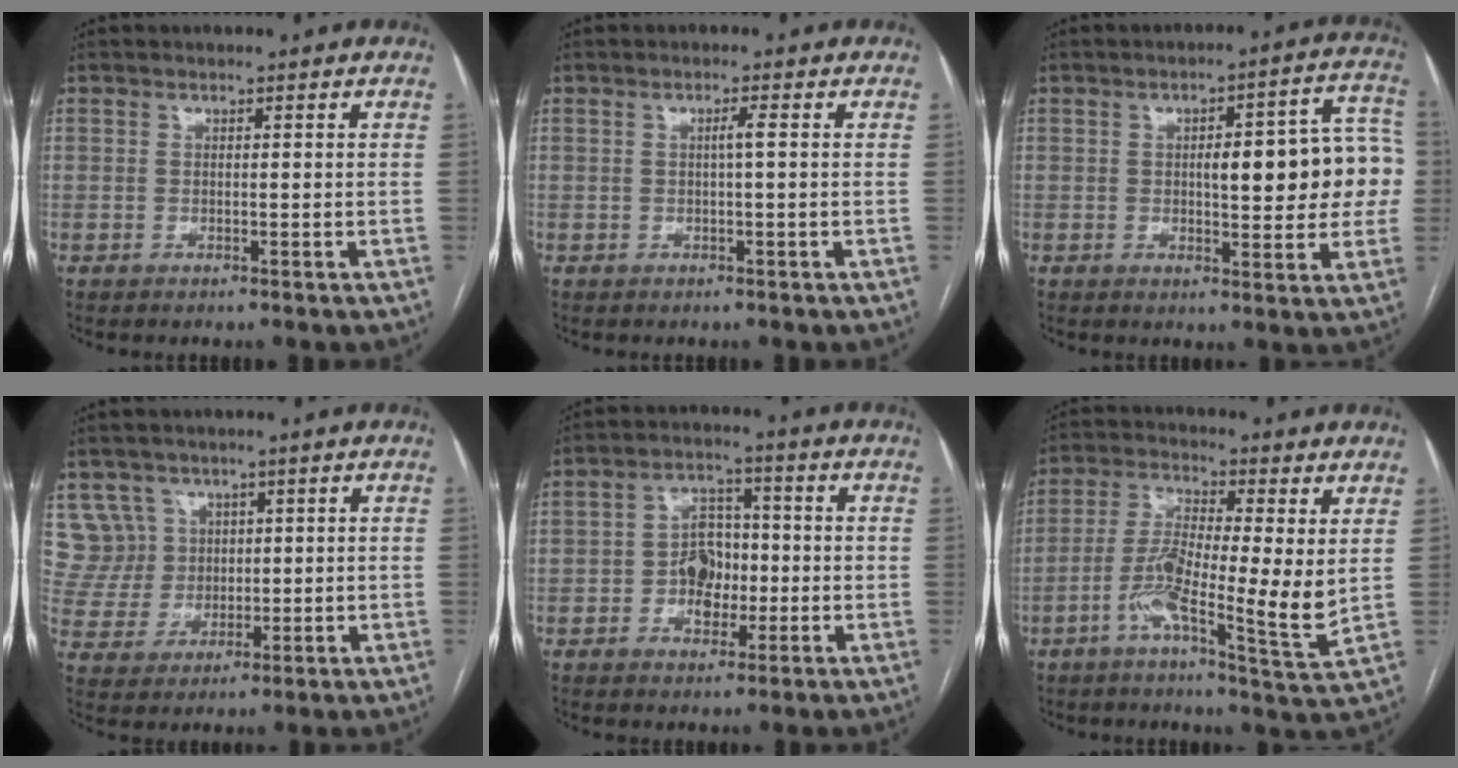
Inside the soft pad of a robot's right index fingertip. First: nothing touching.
{"total": 1.3, "force": [0.0, -0.3, 1.3], "torque": [-0.022, 0.002, 0.000]}
{"total": 13.9, "force": [0.6, 3.9, 13.3], "torque": [-0.156, 0.036, 0.011]}
{"total": 6.8, "force": [3.2, 5.9, -0.4], "torque": [0.009, 0.024, 0.073]}
{"total": 6.3, "force": [-1.2, 4.4, 4.2], "torque": [-0.074, 0.021, -0.019]}
{"total": 11.2, "force": [-1.1, 1.1, 11.1], "torque": [-0.205, -0.005, -0.031]}